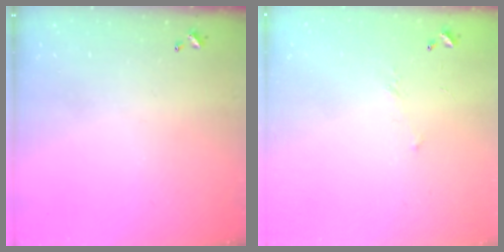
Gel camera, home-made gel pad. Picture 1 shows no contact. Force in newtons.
{"total": 5.5, "press": 5.5, "slide": 0.9}